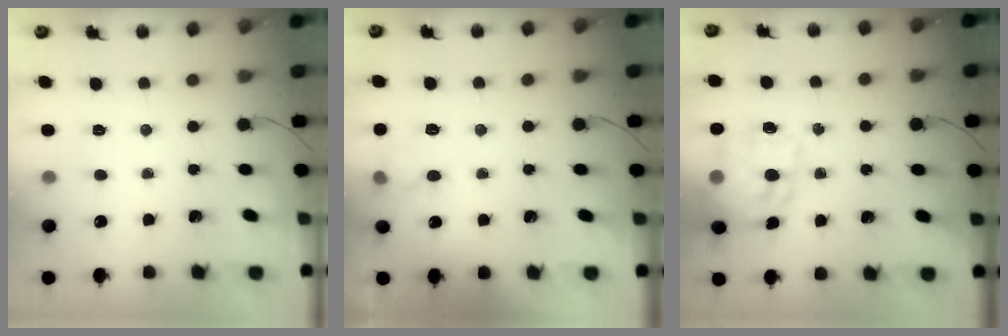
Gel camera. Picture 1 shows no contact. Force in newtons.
{"total": 8.0, "press": 7.8, "slide": 1.9}
{"total": 16.4, "press": 16.1, "slide": 2.7}